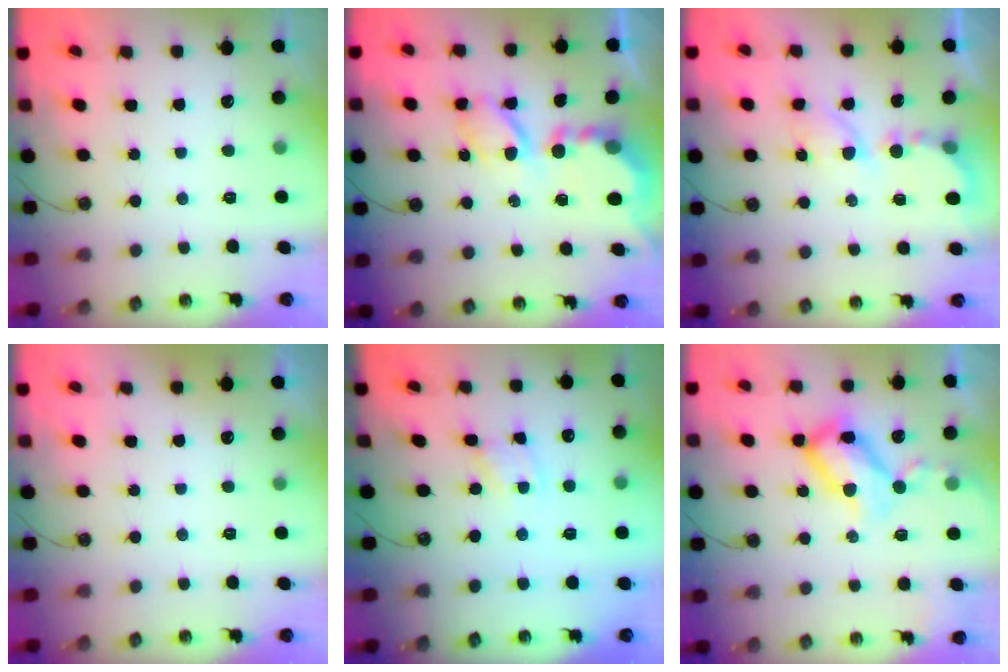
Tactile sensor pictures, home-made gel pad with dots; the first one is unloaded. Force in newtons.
{"total": 8.8, "press": 8.7, "slide": 0.7}
{"total": 6.2, "press": 6.2, "slide": 0.6}
{"total": 0.0}
{"total": 1.2, "press": 1.2, "slide": 0.2}
{"total": 17.5, "press": 17.4, "slide": 1.5}